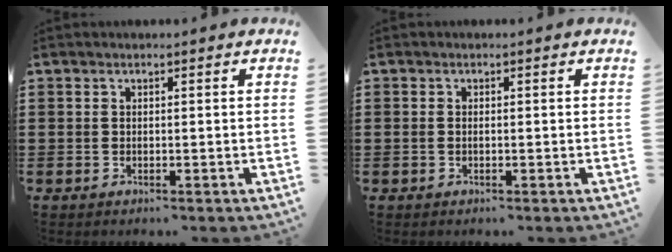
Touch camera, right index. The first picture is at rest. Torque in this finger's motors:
{"motor_torque": [-0.05, 0.71, -0.03, -0.01]}